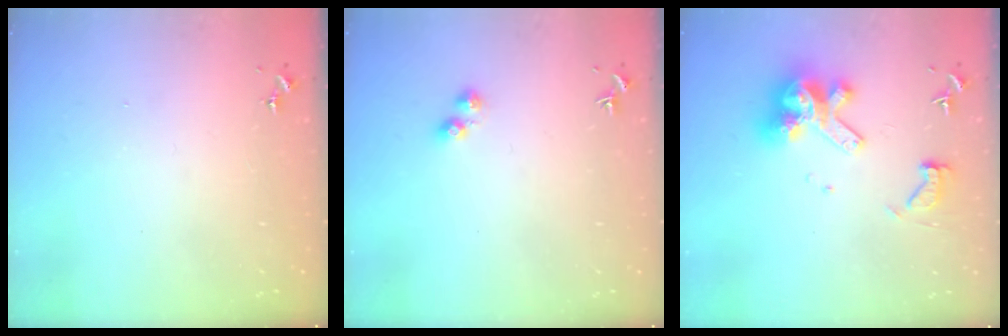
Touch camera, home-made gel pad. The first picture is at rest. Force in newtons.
{"total": 2.5, "press": 2.4, "slide": 0.6}
{"total": 14.0, "press": 13.9, "slide": 1.5}